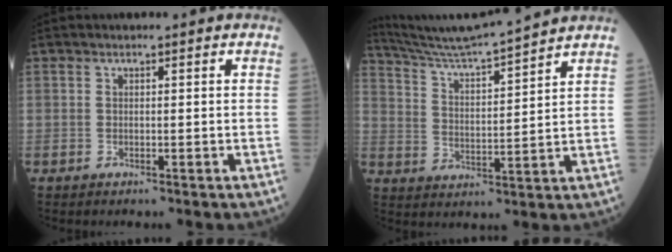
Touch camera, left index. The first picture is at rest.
{"total": 13.3, "force": [12.5, -2.1, 3.9], "torque": [-0.082, -0.005, 0.210]}